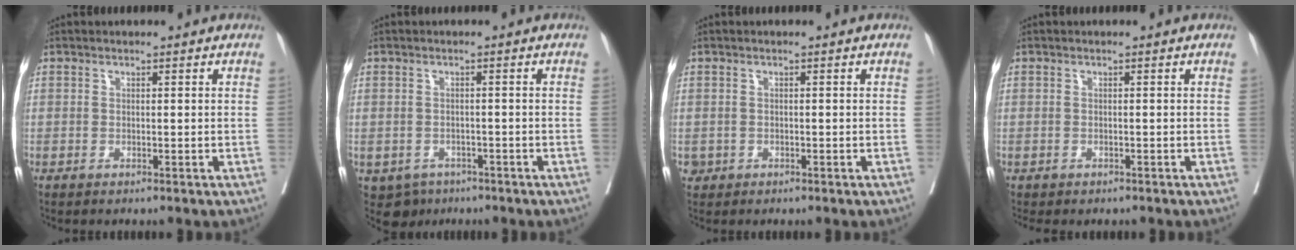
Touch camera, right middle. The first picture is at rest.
{"total": 4.1, "force": [-2.4, 3.3, 0.7], "torque": [-0.005, 0.004, -0.033]}
{"total": 1.0, "force": [-0.3, 0.9, 0.1], "torque": [-0.002, 0.005, 0.002]}
{"total": 1.4, "force": [-1.1, 0.9, 0.2], "torque": [-0.008, 0.003, -0.013]}